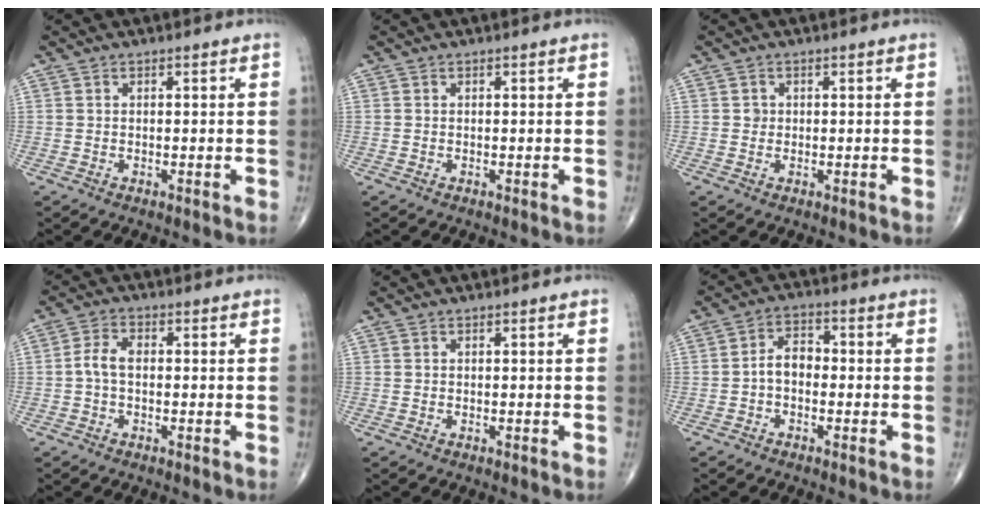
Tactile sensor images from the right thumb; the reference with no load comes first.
{"total": 0.0}
{"total": 1.0, "force": [0.1, 1.0, 0.2], "torque": [0.006, 0.003, 0.002]}
{"total": 3.7, "force": [-0.3, 2.2, 2.9], "torque": [-0.059, 0.014, -0.012]}
{"total": 0.0}
{"total": 4.8, "force": [-0.9, 3.2, 3.5], "torque": [-0.048, 0.023, -0.026]}